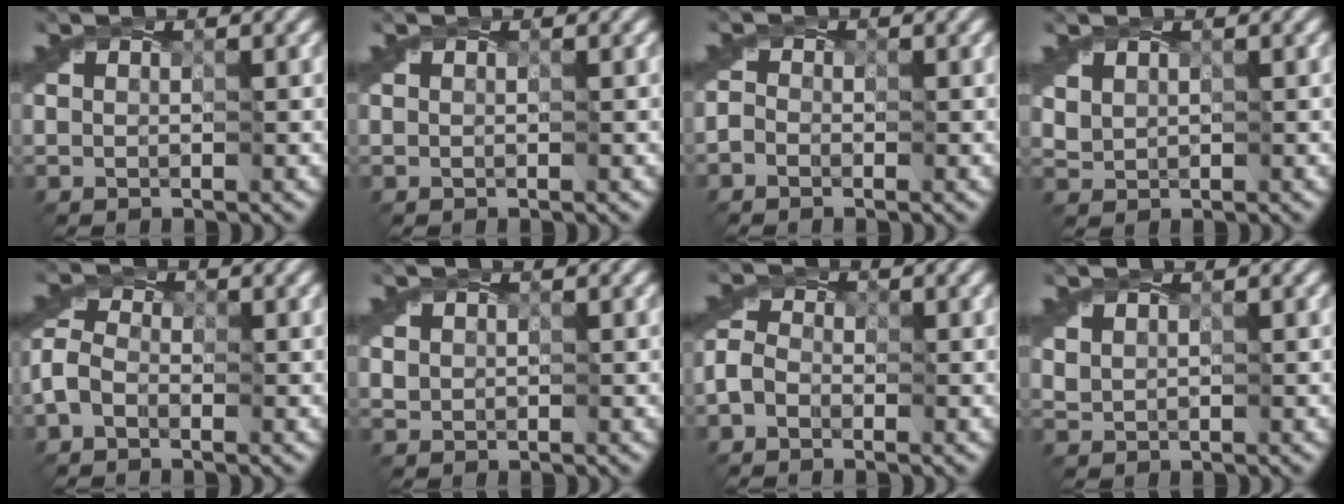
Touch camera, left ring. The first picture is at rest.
{"total": 0.0}
{"total": 1.1, "force": [-0.9, 0.6, -0.1], "torque": [0.001, 0.003, -0.022]}
{"total": 1.2, "force": [1.0, 0.6, 0.0], "torque": [-0.004, 0.003, 0.027]}
{"total": 2.6, "force": [-1.5, 1.7, 1.3], "torque": [-0.035, 0.008, -0.041]}
{"total": 0.7, "force": [0.2, 0.6, -0.2], "torque": [0.004, 0.002, 0.005]}
{"total": 2.2, "force": [-1.4, 1.5, 0.7], "torque": [-0.020, 0.007, -0.037]}
{"total": 0.9, "force": [0.8, 0.4, 0.0], "torque": [-0.005, 0.000, 0.019]}